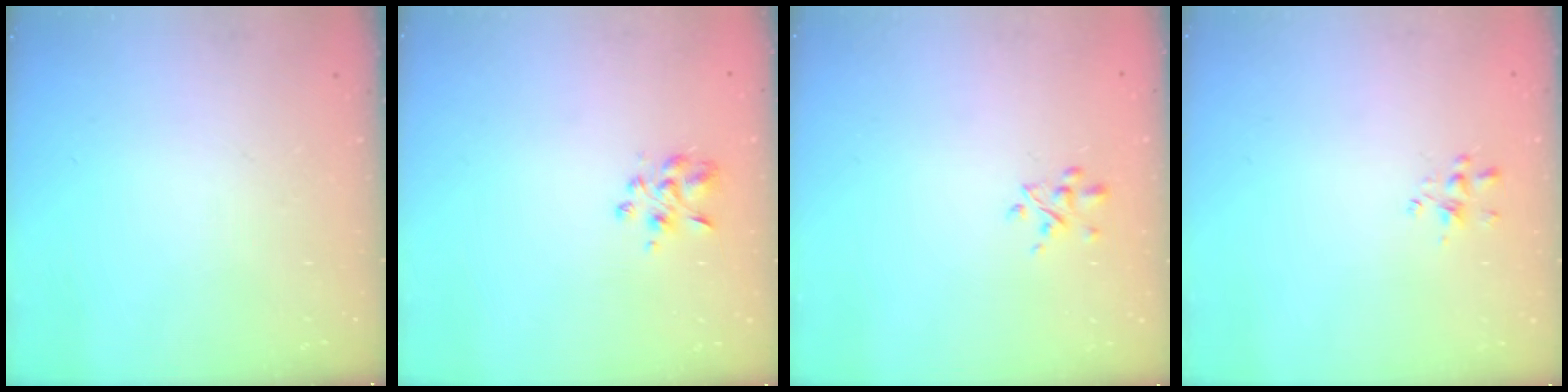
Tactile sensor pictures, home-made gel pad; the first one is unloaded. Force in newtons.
{"total": 3.8, "press": 3.6, "slide": 1.0}
{"total": 3.0, "press": 2.8, "slide": 1.1}
{"total": 1.5, "press": 1.4, "slide": 0.7}